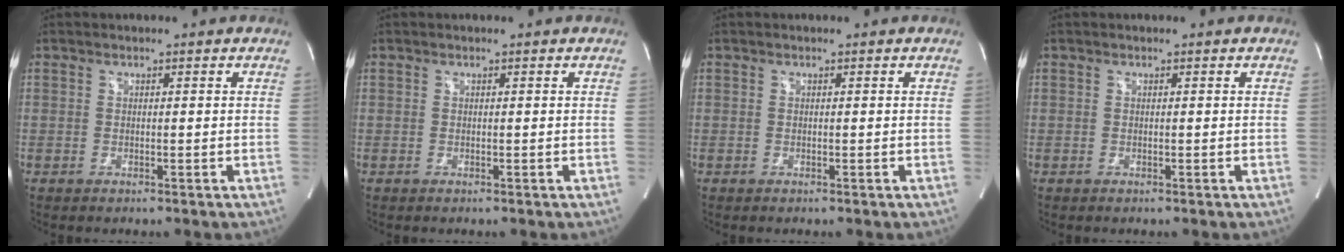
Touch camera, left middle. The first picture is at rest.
{"total": 0.0}
{"total": 0.0}
{"total": 0.0}